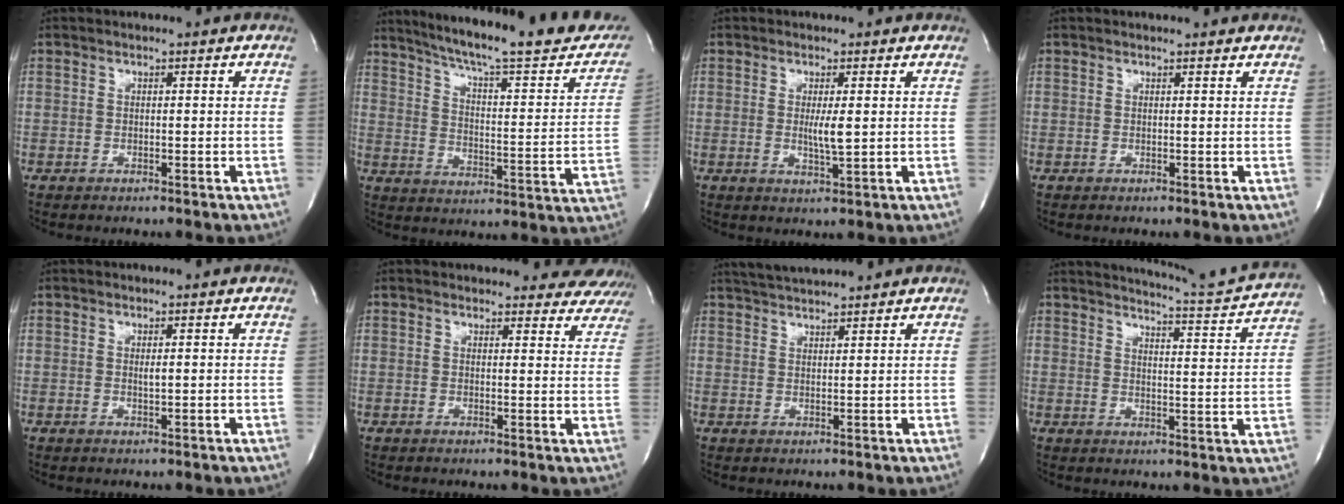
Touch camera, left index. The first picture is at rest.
{"total": 25.6, "force": [21.6, 3.1, 13.3], "torque": [-0.200, -0.045, 0.279]}
{"total": 3.0, "force": [0.1, 0.2, 2.9], "torque": [-0.059, -0.011, 0.003]}
{"total": 1.6, "force": [1.6, 0.0, 0.2], "torque": [-0.009, -0.002, 0.014]}
{"total": 0.8, "force": [0.0, 0.1, 0.8], "torque": [-0.019, -0.006, 0.000]}
{"total": 12.9, "force": [12.4, 3.6, 0.7], "torque": [0.034, -0.042, 0.102]}
{"total": 5.5, "force": [5.2, -0.5, 1.5], "torque": [-0.035, 0.021, 0.090]}
{"total": 11.9, "force": [11.6, -1.9, 1.9], "torque": [-0.044, -0.052, 0.147]}